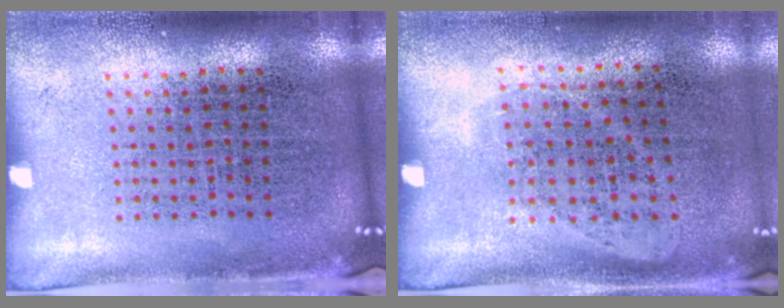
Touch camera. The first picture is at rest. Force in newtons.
{"total": 1.1, "press": 0.9, "slide": 0.6}